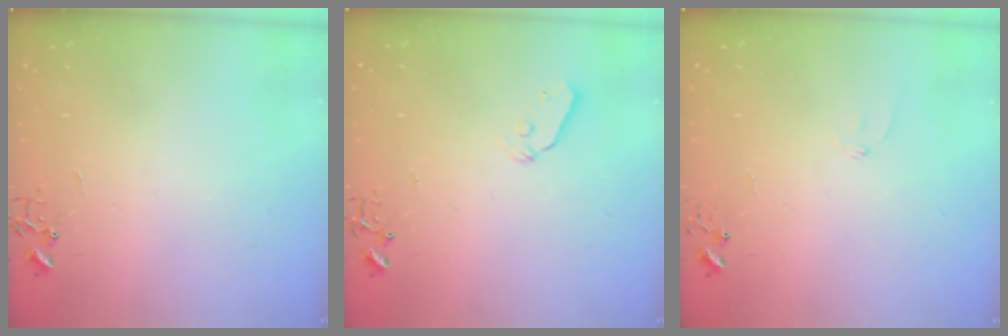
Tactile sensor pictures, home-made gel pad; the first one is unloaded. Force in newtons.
{"total": 4.5, "press": 4.4, "slide": 0.7}
{"total": 5.5, "press": 5.5, "slide": 0.6}